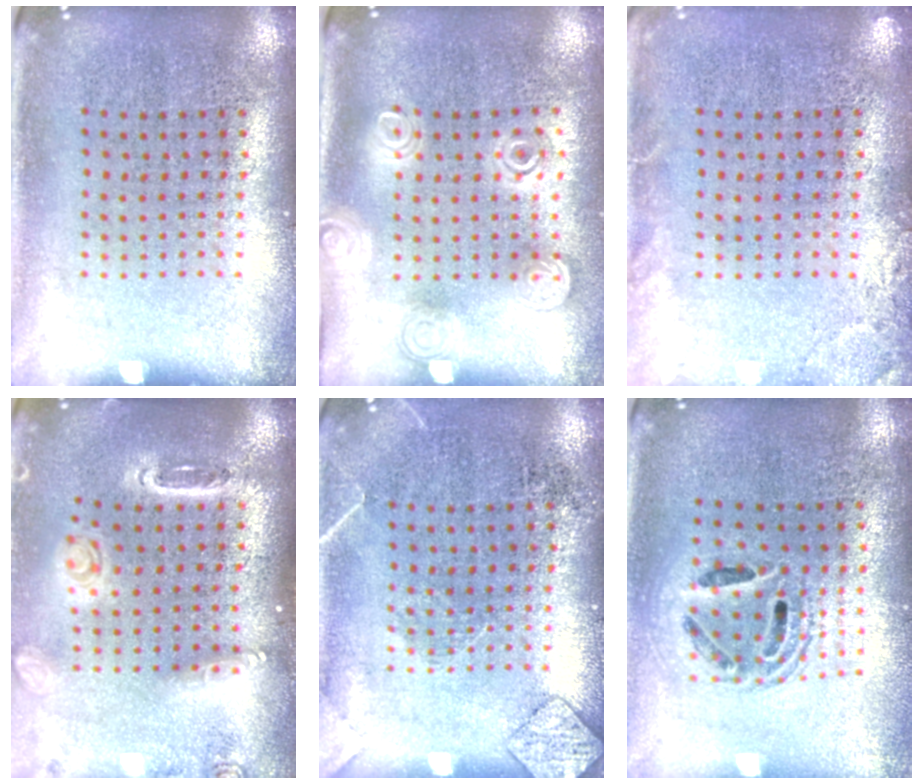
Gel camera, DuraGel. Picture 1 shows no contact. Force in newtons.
{"total": 1.5, "press": 1.4, "slide": 0.7}
{"total": 1.9, "press": 1.8, "slide": 0.3}
{"total": 1.5, "press": 1.5, "slide": 0.1}
{"total": 1.8, "press": 1.8, "slide": 0.1}
{"total": 1.5, "press": 1.3, "slide": 0.8}